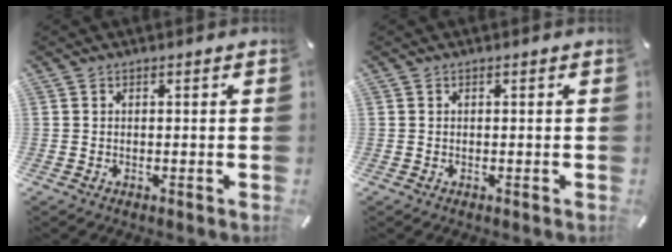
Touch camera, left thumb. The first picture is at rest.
{"total": 0.0}